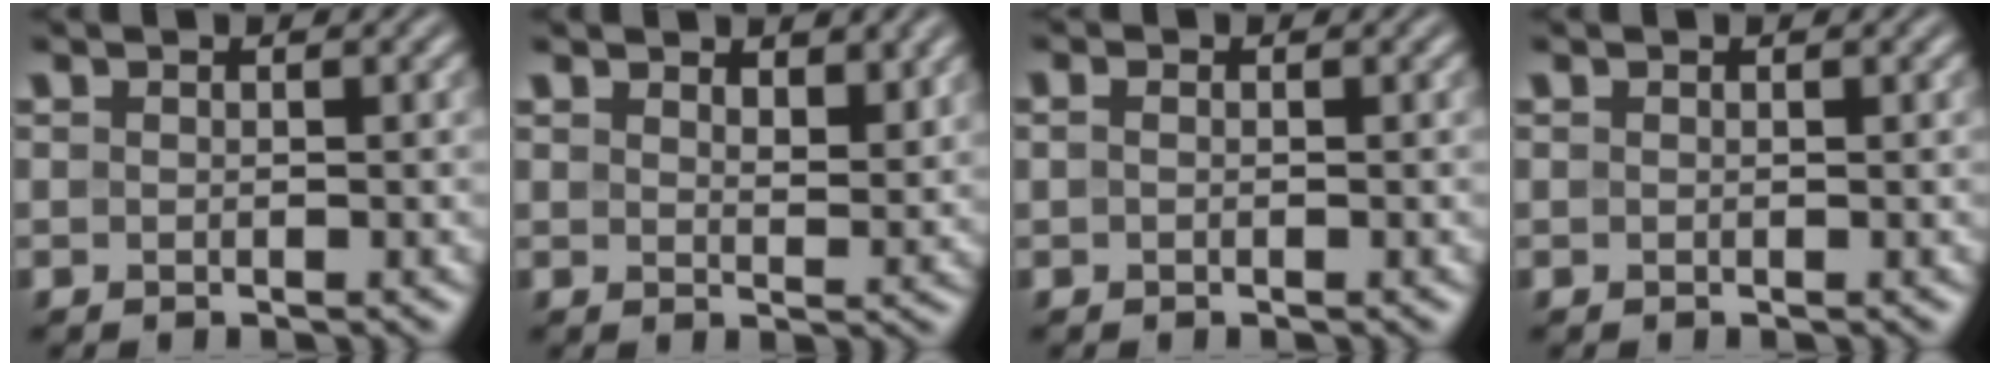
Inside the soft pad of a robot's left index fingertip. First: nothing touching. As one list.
[{"total": 3.3, "force": [2.4, 1.3, 1.9], "torque": [-0.032, -0.004, 0.044]}, {"total": 0.8, "force": [0.2, 0.5, 0.5], "torque": [-0.014, -0.001, 0.001]}, {"total": 0.0}]